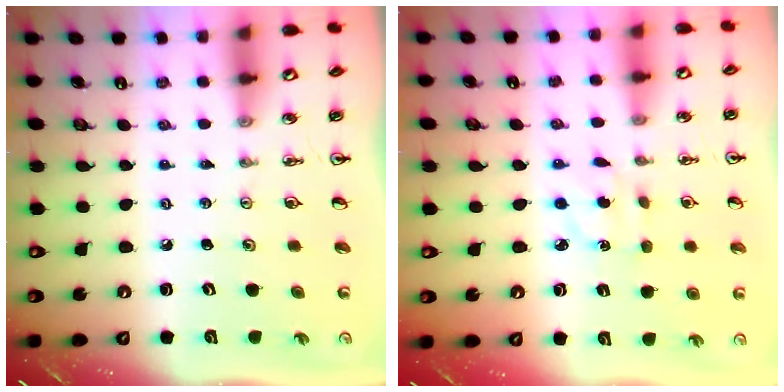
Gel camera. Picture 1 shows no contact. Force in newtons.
{"total": 3.3, "press": 3.3, "slide": 0.4}